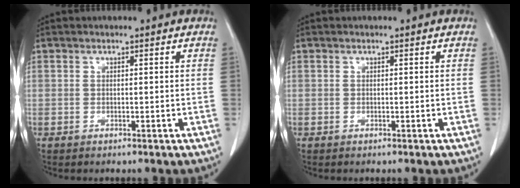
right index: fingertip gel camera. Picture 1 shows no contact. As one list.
[{"total": 0.0}]